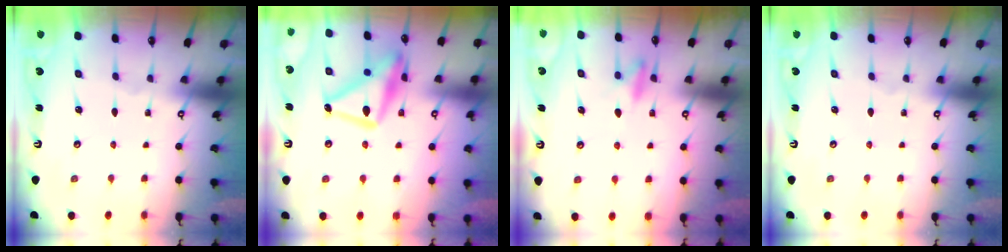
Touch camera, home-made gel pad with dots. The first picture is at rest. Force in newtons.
{"total": 16.8, "press": 16.8, "slide": 1.2}
{"total": 7.6, "press": 7.5, "slide": 1.2}
{"total": 0.0}